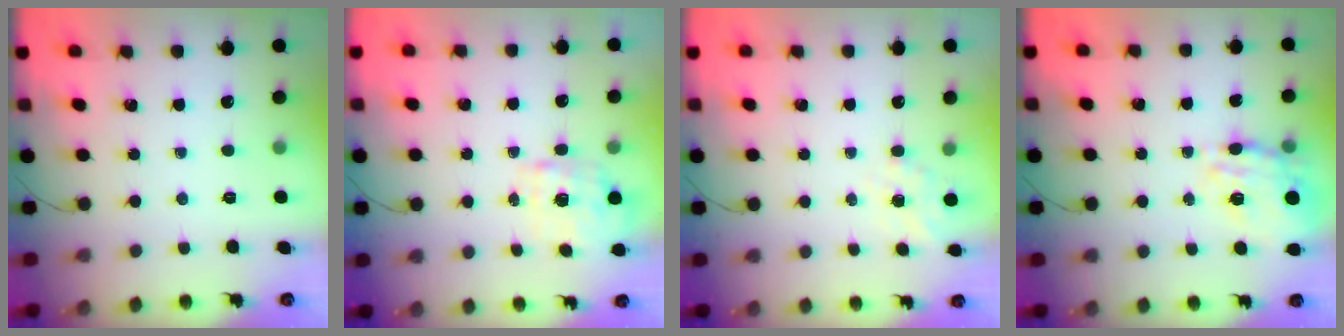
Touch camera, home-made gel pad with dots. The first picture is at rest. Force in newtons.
{"total": 2.0, "press": 1.9, "slide": 0.6}
{"total": 5.3, "press": 5.2, "slide": 1.2}
{"total": 14.3, "press": 14.0, "slide": 2.9}